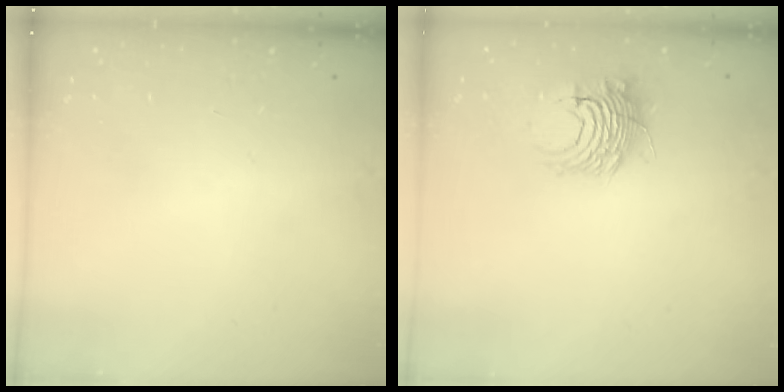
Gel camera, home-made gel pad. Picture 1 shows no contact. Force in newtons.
{"total": 8.5, "press": 8.4, "slide": 0.8}